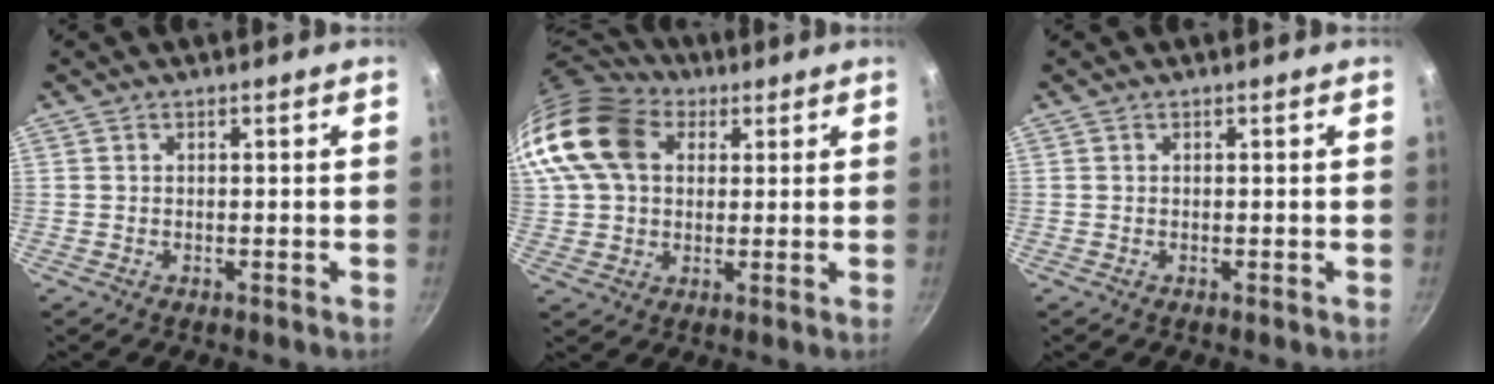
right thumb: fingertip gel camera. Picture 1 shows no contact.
{"total": 18.7, "force": [5.6, 13.7, 11.4], "torque": [-0.237, 0.026, 0.090]}
{"total": 0.0}